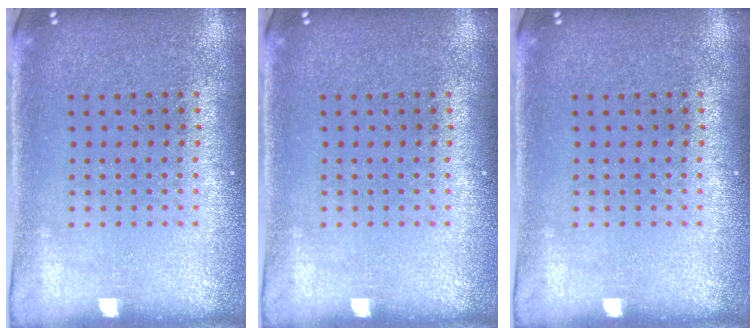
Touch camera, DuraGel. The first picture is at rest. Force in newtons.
{"total": 0.0}
{"total": 0.0}